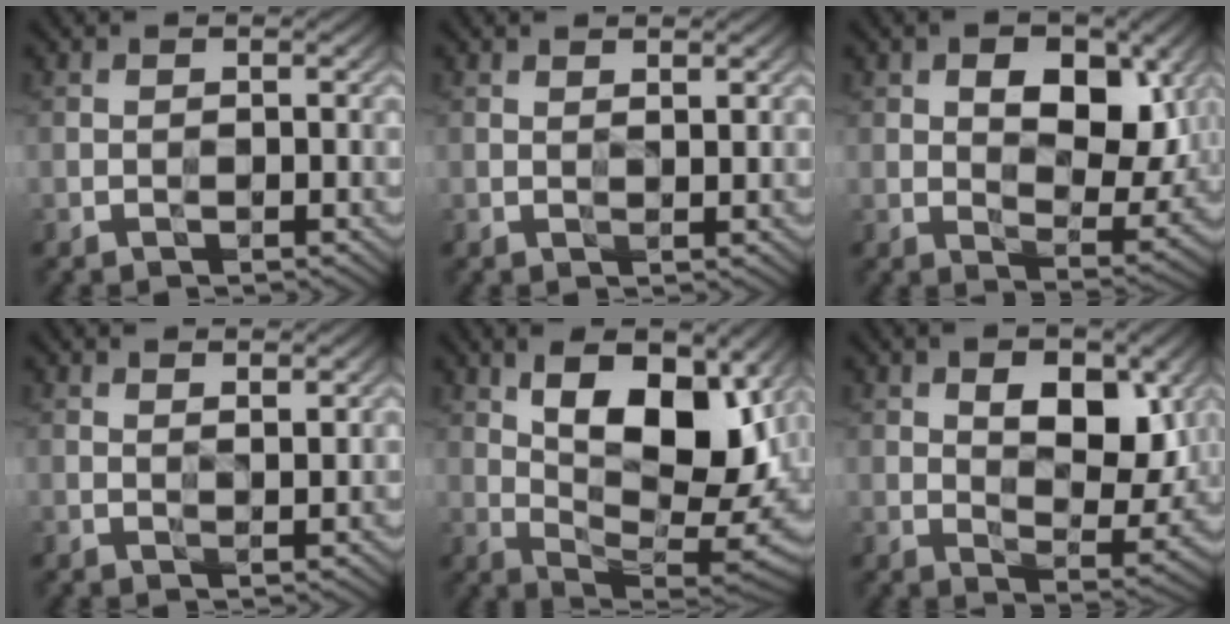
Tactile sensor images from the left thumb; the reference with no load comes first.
{"total": 1.4, "force": [1.4, -0.1, 0.2], "torque": [-0.009, -0.001, 0.019]}
{"total": 10.4, "force": [3.6, 5.7, 7.9], "torque": [-0.127, -0.008, 0.061]}
{"total": 2.1, "force": [2.0, 0.0, 0.7], "torque": [-0.019, -0.001, 0.035]}
{"total": 15.8, "force": [5.7, 6.8, 13.1], "torque": [-0.209, 0.018, 0.097]}
{"total": 9.5, "force": [3.7, 4.7, 7.3], "torque": [-0.121, -0.009, 0.064]}